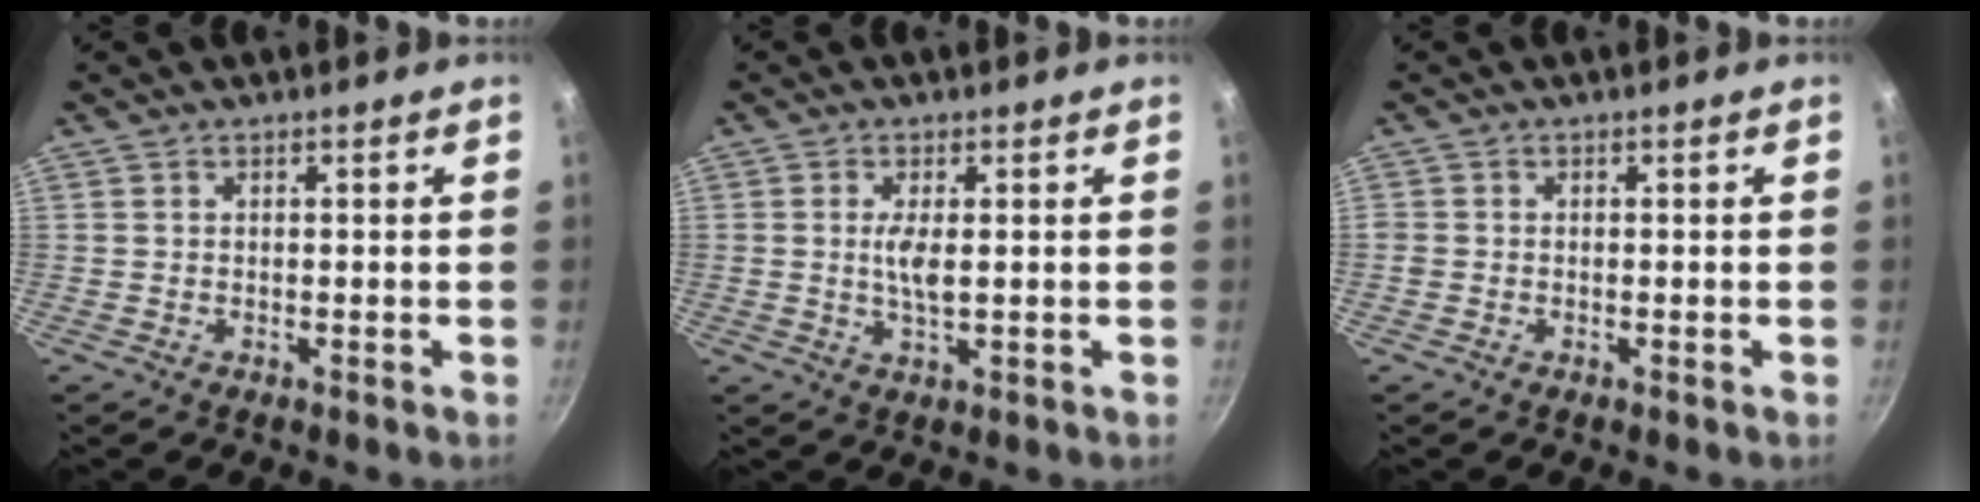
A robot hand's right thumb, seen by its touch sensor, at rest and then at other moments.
{"total": 3.8, "force": [0.5, 1.3, 3.6], "torque": [-0.074, -0.003, 0.009]}
{"total": 0.9, "force": [-0.3, 0.8, 0.3], "torque": [-0.005, 0.001, -0.007]}